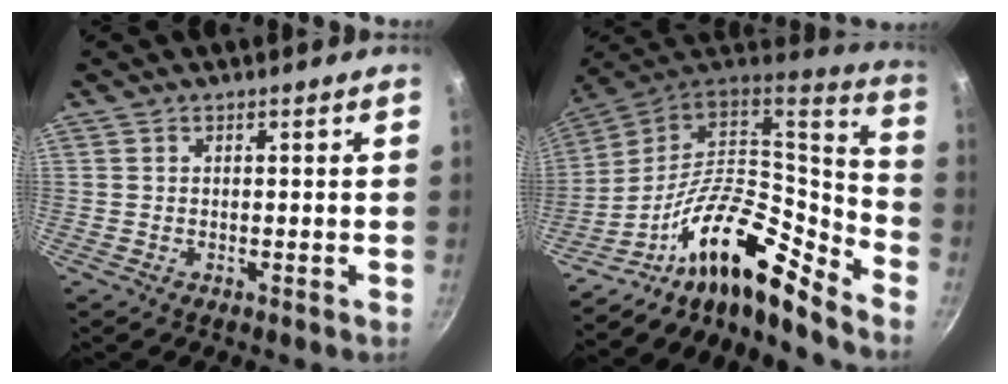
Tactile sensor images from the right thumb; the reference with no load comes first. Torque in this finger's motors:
{"motor_torque": [2.07, -0.58, 1.58, -1.16, 0.14]}